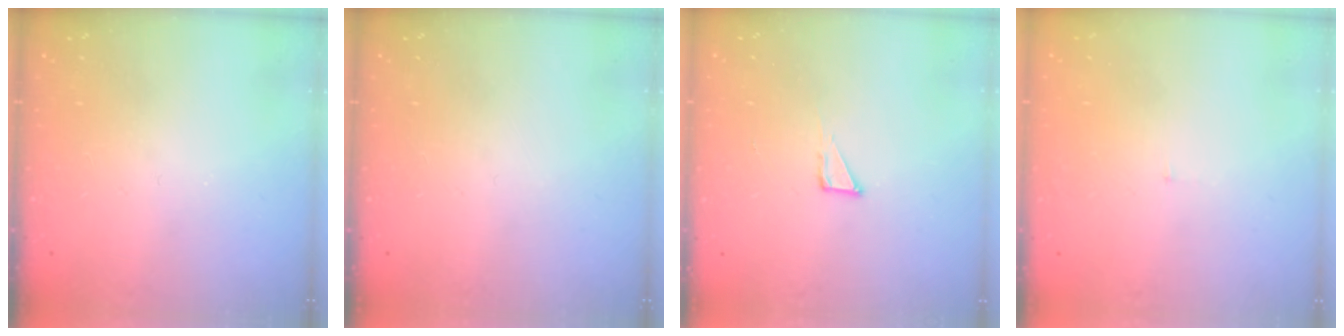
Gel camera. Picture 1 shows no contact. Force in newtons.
{"total": 0.0}
{"total": 2.8, "press": 2.8, "slide": 0.2}
{"total": 3.0, "press": 3.0, "slide": 0.2}